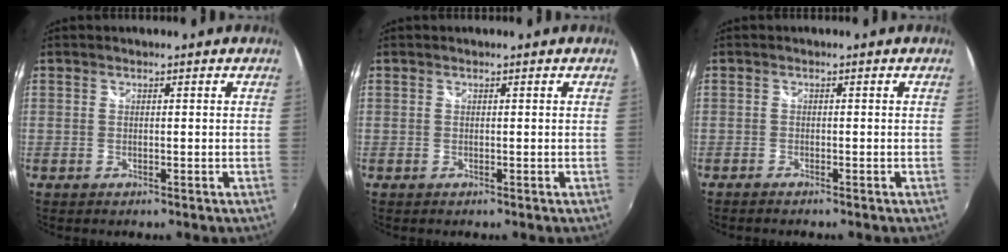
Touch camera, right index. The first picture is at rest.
{"total": 0.0}
{"total": 1.3, "force": [-1.2, 0.2, 0.5], "torque": [-0.018, -0.007, -0.024]}